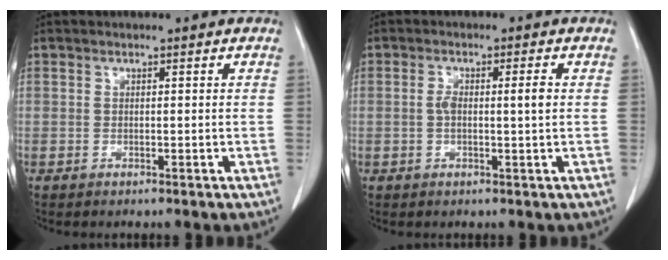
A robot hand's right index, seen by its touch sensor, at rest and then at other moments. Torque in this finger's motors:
{"motor_torque": [0.45, -0.07, 0.20, 0.04]}